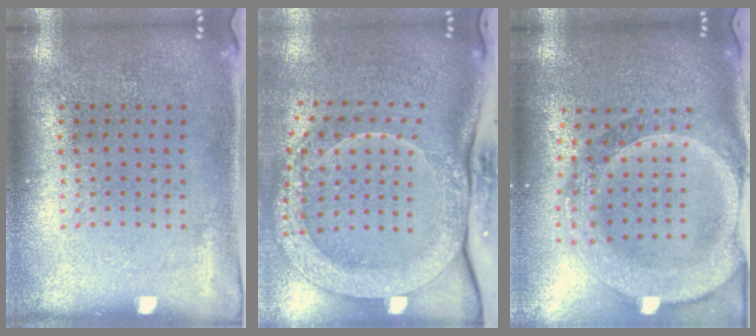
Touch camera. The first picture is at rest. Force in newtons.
{"total": 3.0, "press": 2.3, "slide": 1.9}
{"total": 3.1, "press": 2.6, "slide": 1.6}